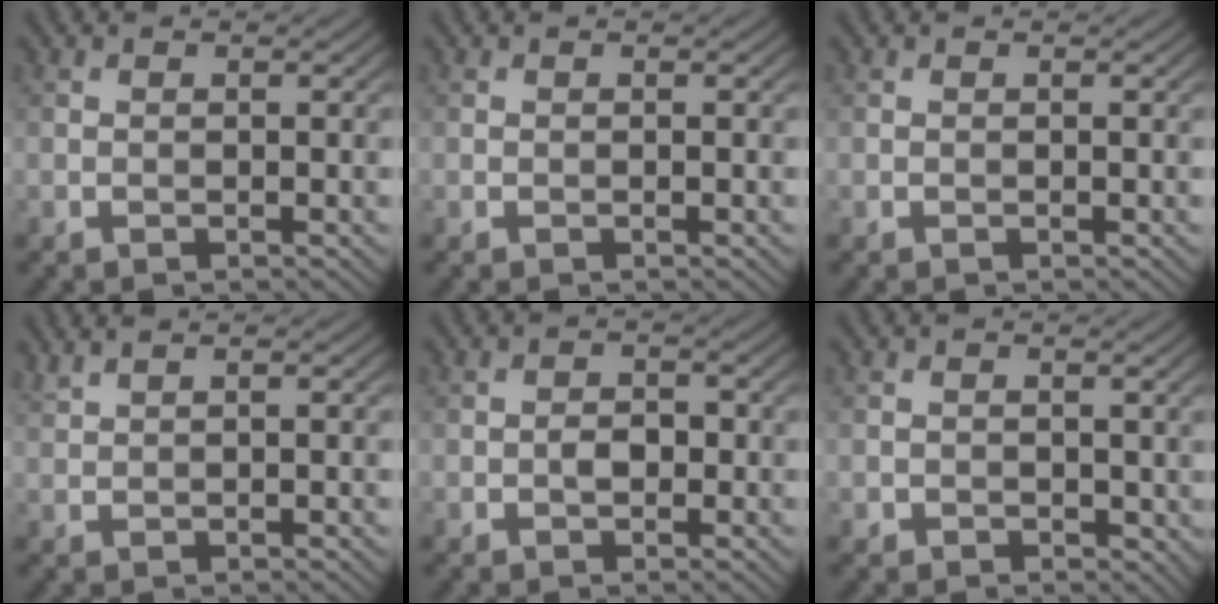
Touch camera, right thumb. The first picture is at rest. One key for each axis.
{"total": 0.0}
{"total": 0.0}
{"total": 1.7, "fx": 1.4, "fy": 0.2, "fz": 0.9, "tx": -0.027, "ty": 0.007, "tz": 0.026}
{"total": 1.8, "fx": -0.5, "fy": 1.3, "fz": 1.3, "tx": -0.024, "ty": 0.000, "tz": -0.012}
{"total": 1.4, "fx": 0.1, "fy": 1.3, "fz": 0.4, "tx": -0.012, "ty": -0.010, "tz": 0.000}